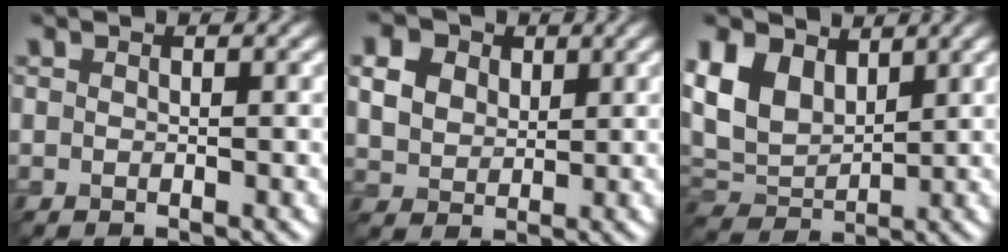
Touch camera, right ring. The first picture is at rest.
{"total": 8.5, "force": [3.8, 6.2, 4.4], "torque": [-0.121, 0.023, 0.055]}
{"total": 6.2, "force": [2.2, 4.4, 3.7], "torque": [-0.098, -0.004, 0.035]}